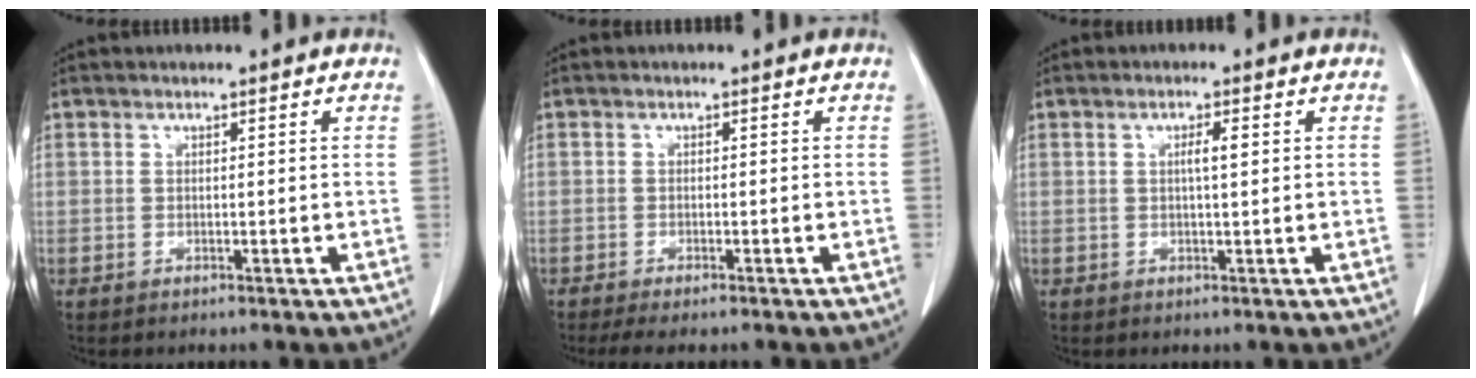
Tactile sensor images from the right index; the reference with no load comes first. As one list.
[{"total": 4.8, "force": [-3.9, 0.8, 2.6], "torque": [-0.031, -0.010, -0.057]}, {"total": 1.9, "force": [0.4, 0.1, 1.8], "torque": [-0.033, 0.003, 0.005]}]